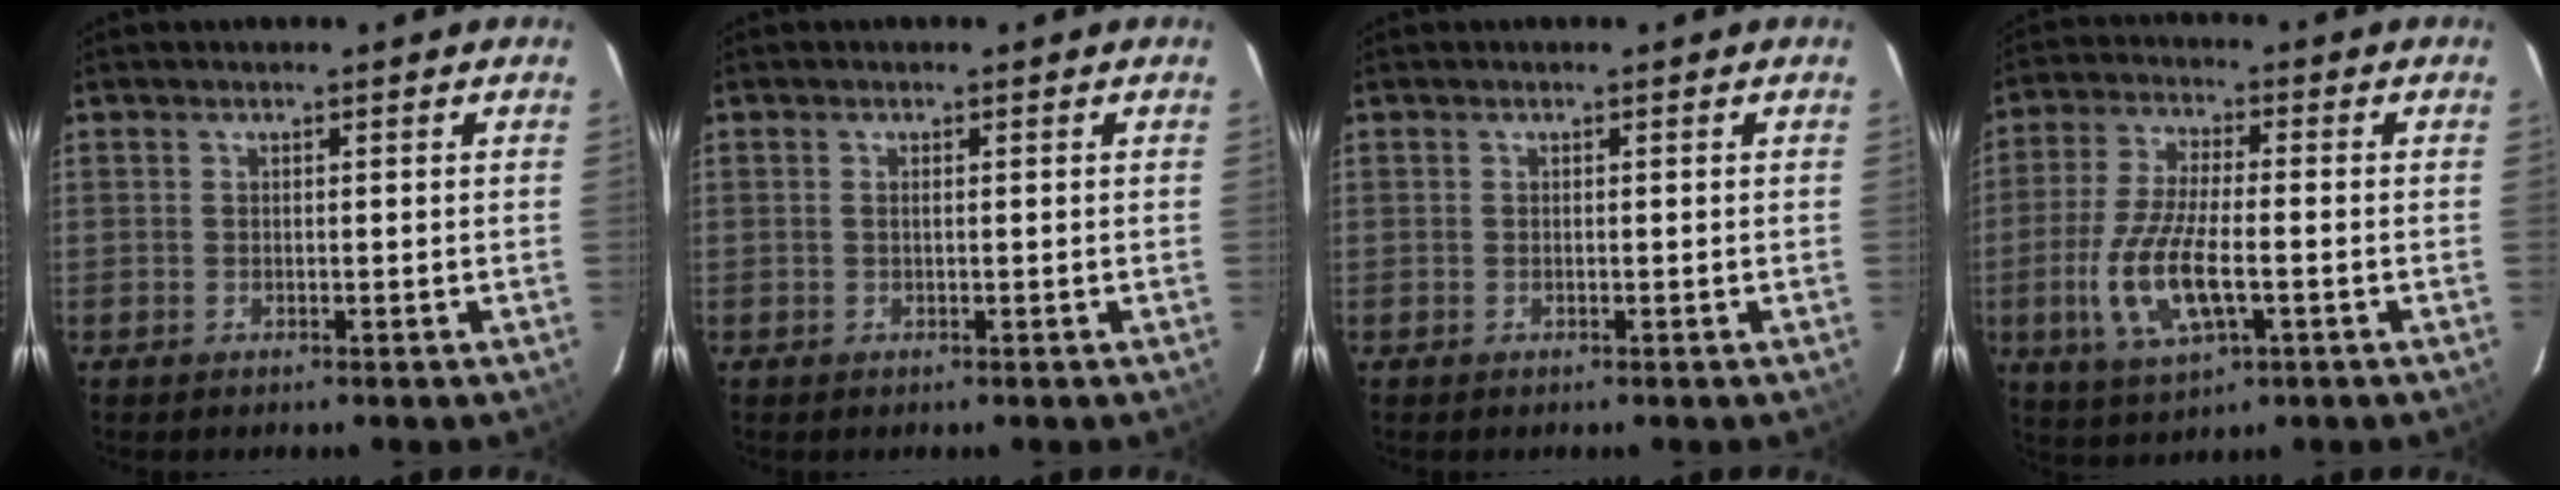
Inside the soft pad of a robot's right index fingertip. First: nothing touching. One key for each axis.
{"total": 0.6, "fx": 0.0, "fy": 0.0, "fz": 0.6, "tx": -0.013, "ty": 0.001, "tz": -0.001}
{"total": 0.0}
{"total": 13.0, "fx": -3.5, "fy": 4.5, "fz": 11.6, "tx": -0.248, "ty": -0.010, "tz": -0.063}